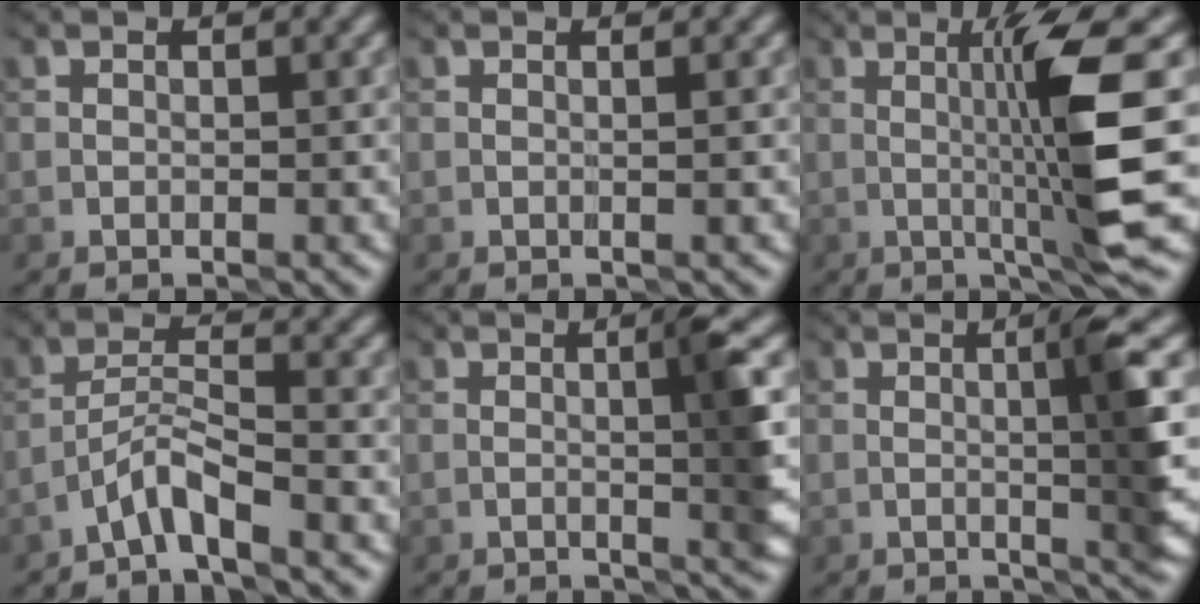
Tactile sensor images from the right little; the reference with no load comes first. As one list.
[{"total": 0.8, "force": [0.3, 0.1, 0.7], "torque": [0.001, -0.007, 0.000]}, {"total": 7.9, "force": [0.5, 0.4, 7.9], "torque": [-0.126, -0.005, 0.018]}, {"total": 2.9, "force": [-2.4, 0.1, 1.7], "torque": [-0.035, 0.011, -0.052]}, {"total": 3.9, "force": [0.2, 0.2, 3.9], "torque": [-0.059, 0.004, 0.003]}, {"total": 4.8, "force": [0.4, 0.2, 4.8], "torque": [-0.074, 0.006, 0.009]}]